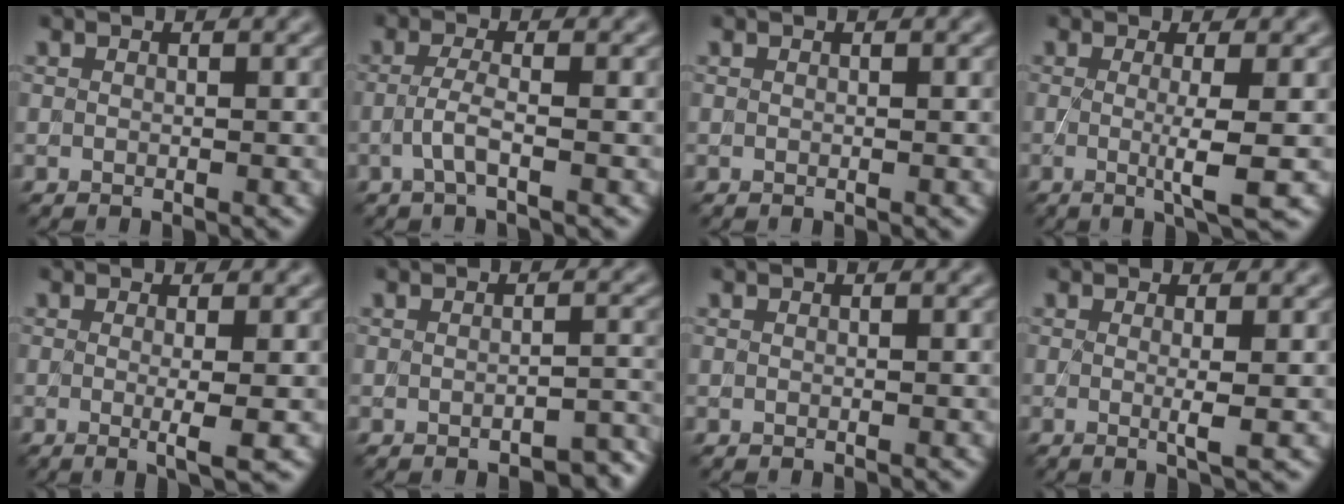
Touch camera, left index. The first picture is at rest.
{"total": 2.0, "force": [-0.7, 0.4, 1.9], "torque": [-0.043, 0.004, -0.023]}
{"total": 0.0}
{"total": 3.6, "force": [-0.1, 0.6, 3.5], "torque": [-0.059, -0.011, -0.006]}
{"total": 2.9, "force": [-0.1, 0.6, 2.8], "torque": [-0.044, -0.008, -0.005]}
{"total": 2.6, "force": [-2.0, 0.7, 1.5], "torque": [-0.022, 0.001, -0.023]}
{"total": 0.0}
{"total": 2.0, "force": [0.1, 0.4, 2.0], "torque": [-0.035, -0.006, -0.006]}